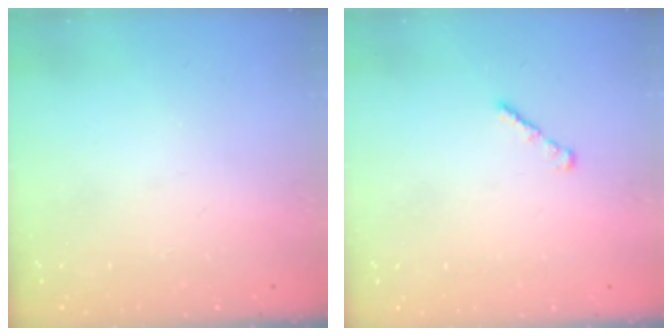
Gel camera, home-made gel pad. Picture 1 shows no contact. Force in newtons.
{"total": 1.6, "press": 1.5, "slide": 0.5}